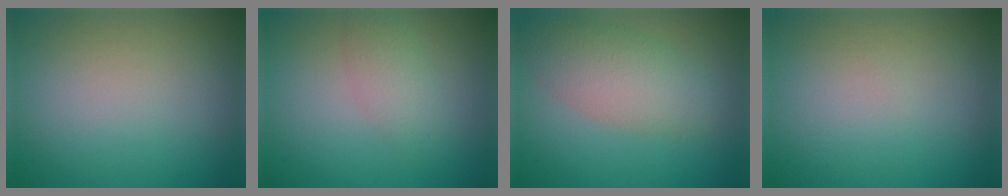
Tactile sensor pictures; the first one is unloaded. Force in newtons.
{"total": 2.3, "press": 2.3, "slide": 0.1}
{"total": 4.7, "press": 4.7, "slide": 0.3}
{"total": 0.0}